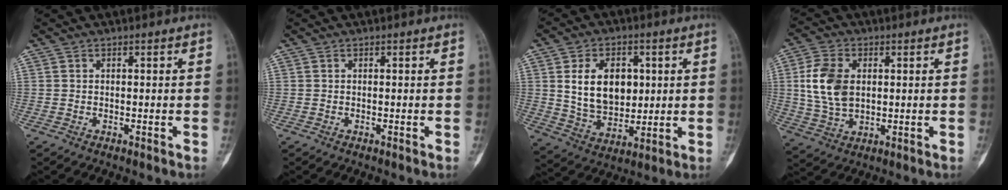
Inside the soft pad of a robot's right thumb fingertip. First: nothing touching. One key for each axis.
{"total": 0.0}
{"total": 13.4, "fx": 2.7, "fy": 9.1, "fz": 9.5, "tx": -0.117, "ty": -0.015, "tz": 0.057}
{"total": 10.7, "fx": 1.6, "fy": 7.1, "fz": 7.9, "tx": -0.156, "ty": -0.001, "tz": 0.037}